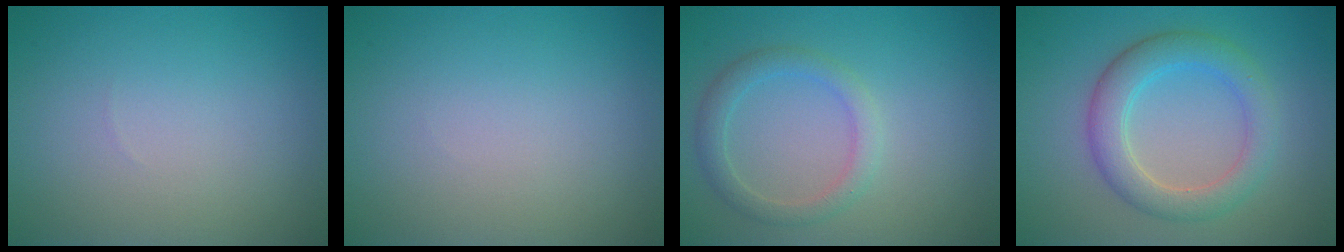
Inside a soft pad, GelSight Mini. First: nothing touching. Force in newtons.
{"total": 0.0}
{"total": 2.4, "press": 2.4, "slide": 0.1}
{"total": 4.4, "press": 4.4, "slide": 0.2}